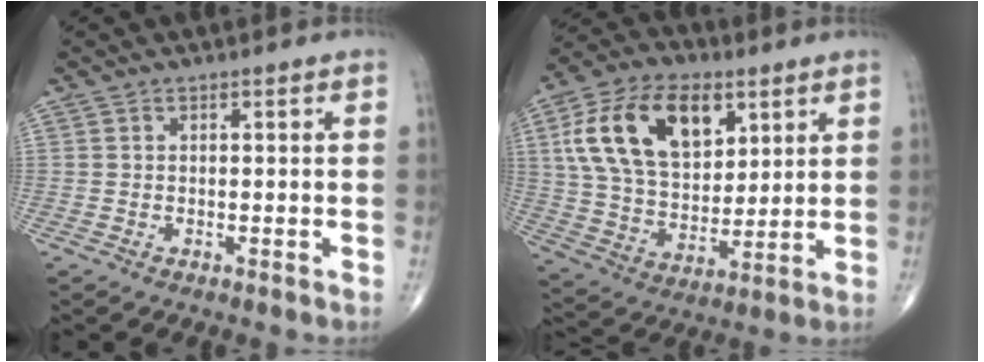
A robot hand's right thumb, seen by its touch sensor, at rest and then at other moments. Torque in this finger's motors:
{"motor_torque": [0.27, 1.40, 1.28, 0.52, 0.32]}